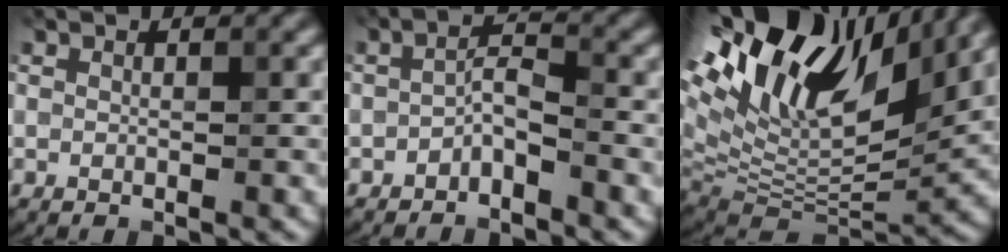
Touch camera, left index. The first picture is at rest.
{"total": 2.0, "force": [-1.4, 0.5, 1.4], "torque": [-0.026, 0.012, -0.030]}
{"total": 17.7, "force": [8.6, 7.3, 13.7], "torque": [-0.276, 0.038, 0.153]}